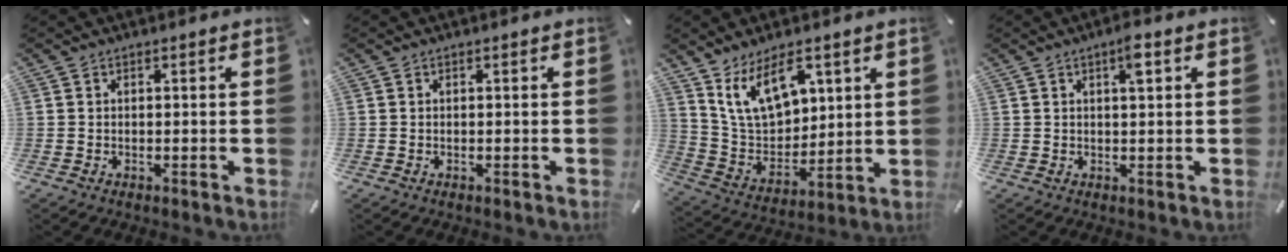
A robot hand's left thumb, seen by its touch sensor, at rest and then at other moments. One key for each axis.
{"total": 0.0}
{"total": 14.4, "fx": 8.2, "fy": 8.8, "fz": 7.9, "tx": -0.164, "ty": -0.033, "tz": 0.153}
{"total": 3.6, "fx": 1.5, "fy": 0.9, "fz": 3.1, "tx": -0.051, "ty": -0.002, "tz": 0.020}